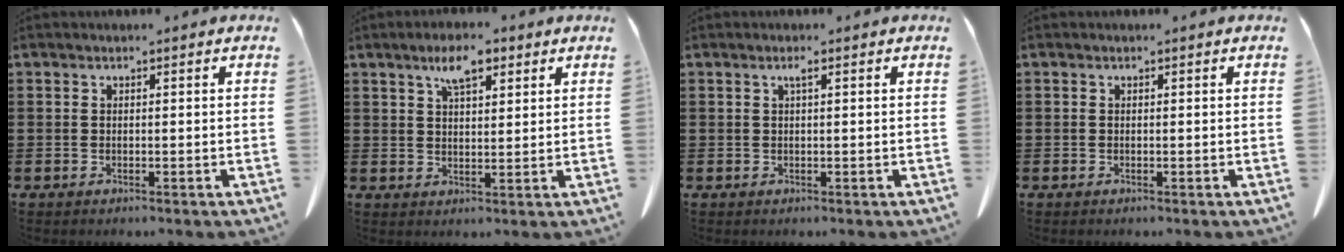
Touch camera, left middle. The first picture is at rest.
{"total": 6.1, "force": [3.8, 2.1, 4.2], "torque": [-0.083, 0.003, 0.064]}
{"total": 1.1, "force": [0.4, 0.1, 1.0], "torque": [-0.020, 0.002, 0.007]}
{"total": 0.0}